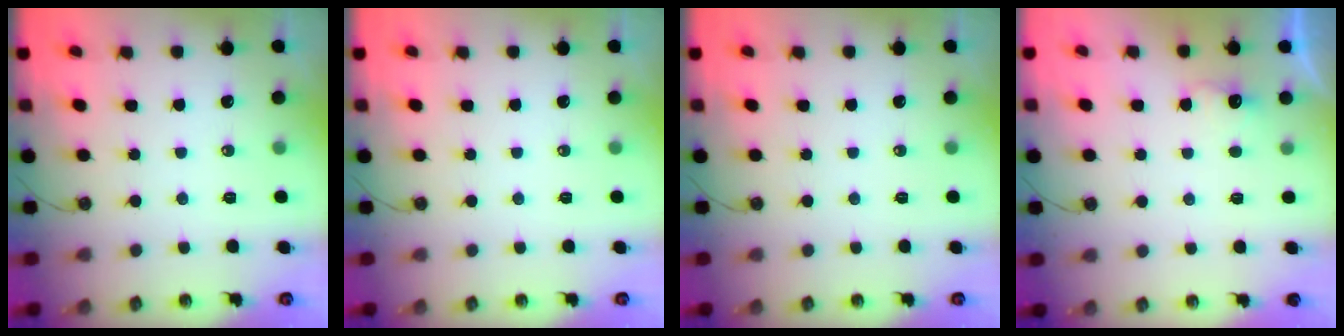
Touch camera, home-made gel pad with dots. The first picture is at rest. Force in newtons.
{"total": 0.0}
{"total": 0.0}
{"total": 4.0, "press": 3.9, "slide": 1.0}